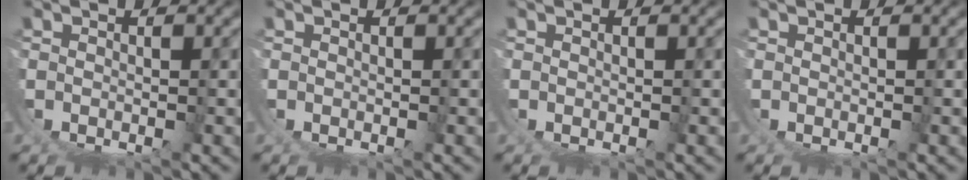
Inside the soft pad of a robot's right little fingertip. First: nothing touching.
{"total": 0.0}
{"total": 0.0}
{"total": 0.0}